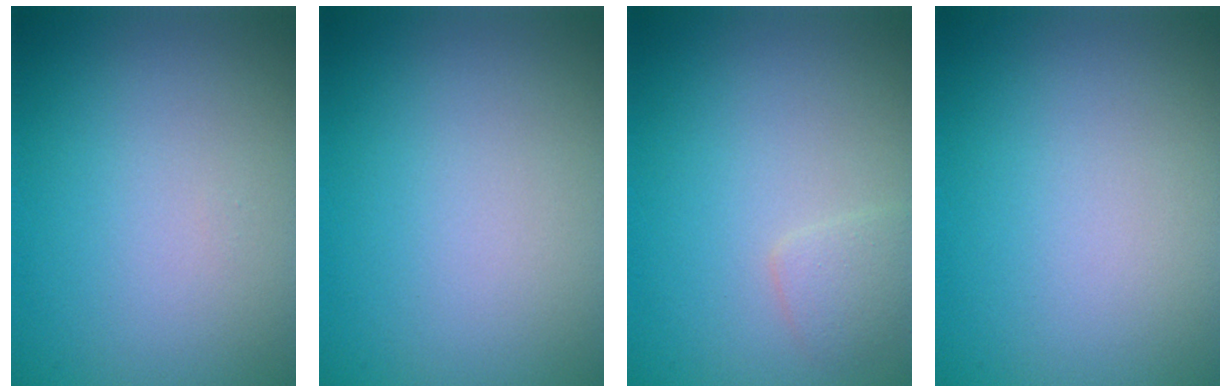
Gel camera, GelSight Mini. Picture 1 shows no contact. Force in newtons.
{"total": 0.0}
{"total": 1.3, "press": 1.3, "slide": 0.1}
{"total": 0.0}